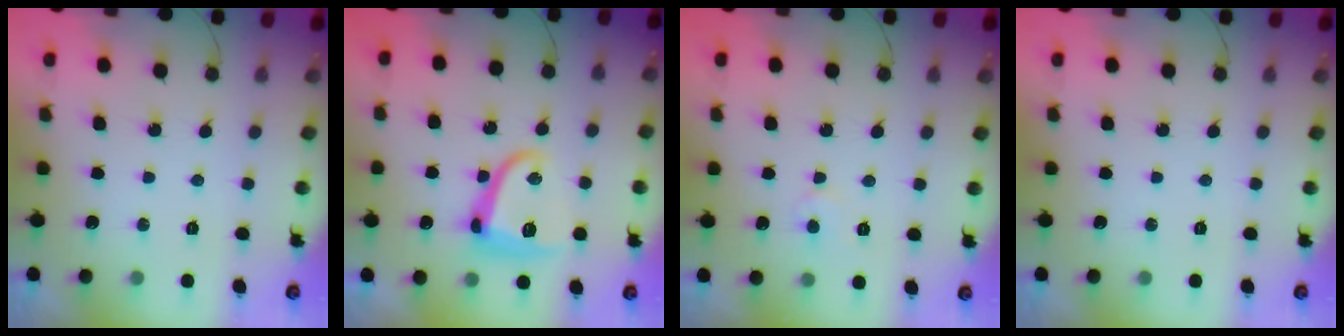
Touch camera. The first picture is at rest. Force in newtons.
{"total": 13.3, "press": 13.3, "slide": 0.9}
{"total": 3.3, "press": 3.2, "slide": 0.4}
{"total": 0.0}